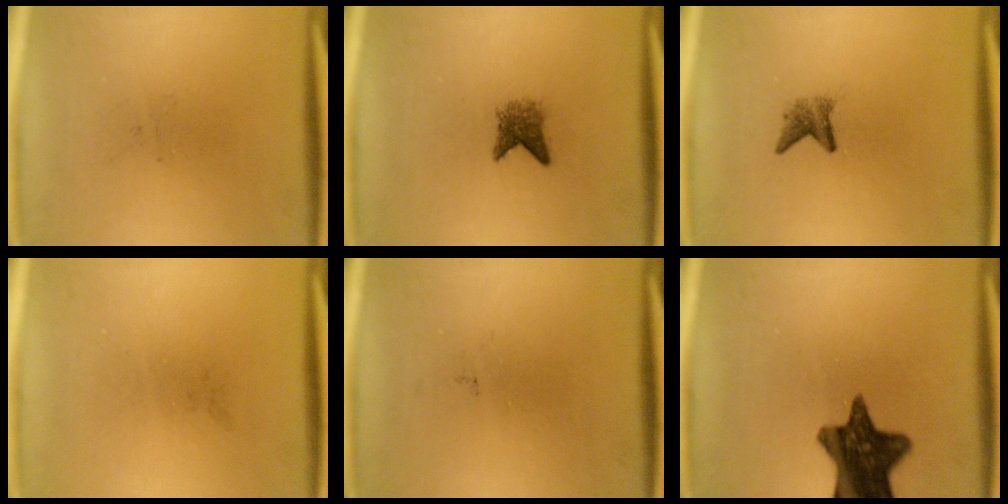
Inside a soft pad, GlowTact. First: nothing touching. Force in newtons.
{"total": 2.6}
{"total": 2.0}
{"total": 0.0}
{"total": 0.0}
{"total": 12.6}